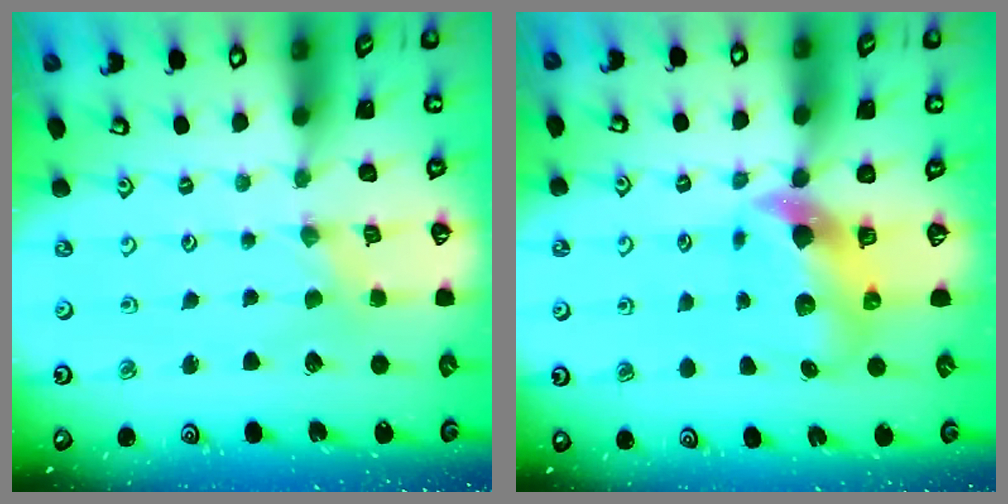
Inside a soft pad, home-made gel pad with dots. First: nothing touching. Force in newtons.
{"total": 8.1, "press": 8.0, "slide": 1.3}